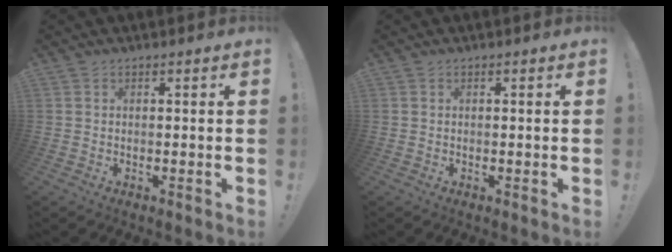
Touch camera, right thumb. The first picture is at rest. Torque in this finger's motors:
{"motor_torque": [-0.11, -0.24, 0.13, -0.04, 0.01]}